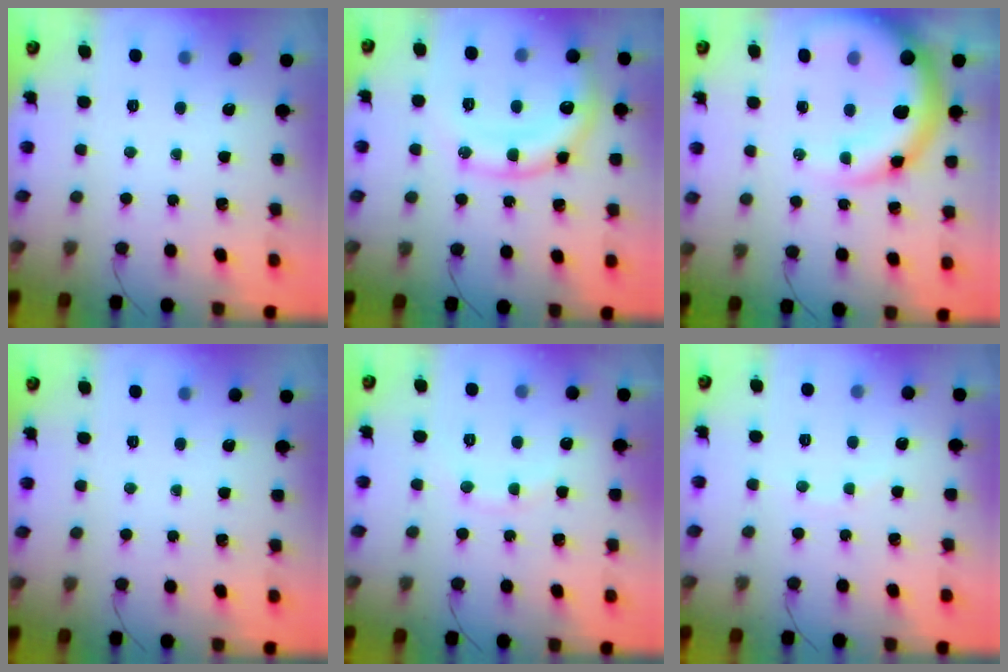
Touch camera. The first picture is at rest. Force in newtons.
{"total": 14.8, "press": 14.7, "slide": 1.7}
{"total": 12.8, "press": 12.4, "slide": 3.3}
{"total": 0.0}
{"total": 6.8, "press": 6.7, "slide": 1.6}
{"total": 2.2, "press": 2.1, "slide": 0.7}